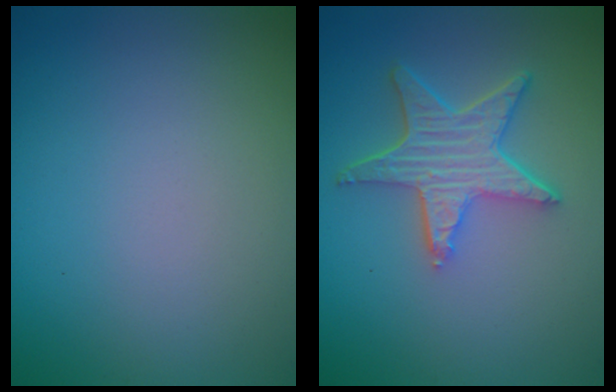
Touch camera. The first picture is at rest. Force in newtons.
{"total": 5.1, "press": 4.1, "slide": 3.1}